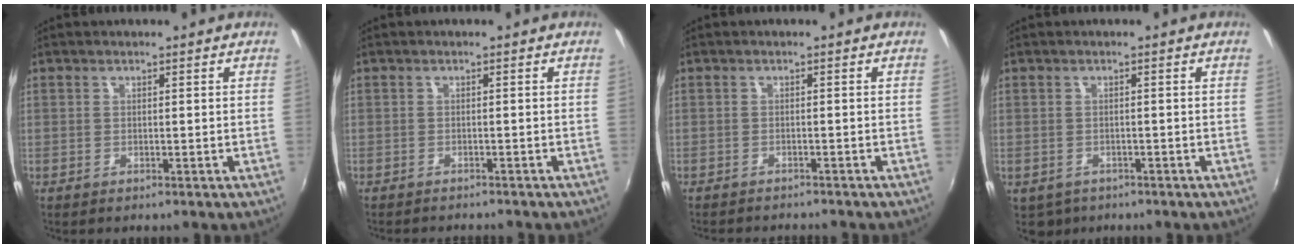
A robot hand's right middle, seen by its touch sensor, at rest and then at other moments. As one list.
[{"total": 3.0, "force": [-2.8, 0.5, 0.9], "torque": [-0.025, -0.014, -0.043]}, {"total": 4.2, "force": [-4.0, 0.7, 1.2], "torque": [-0.035, -0.014, -0.059]}, {"total": 2.8, "force": [-1.5, 2.2, 0.9], "torque": [-0.023, -0.008, -0.017]}]